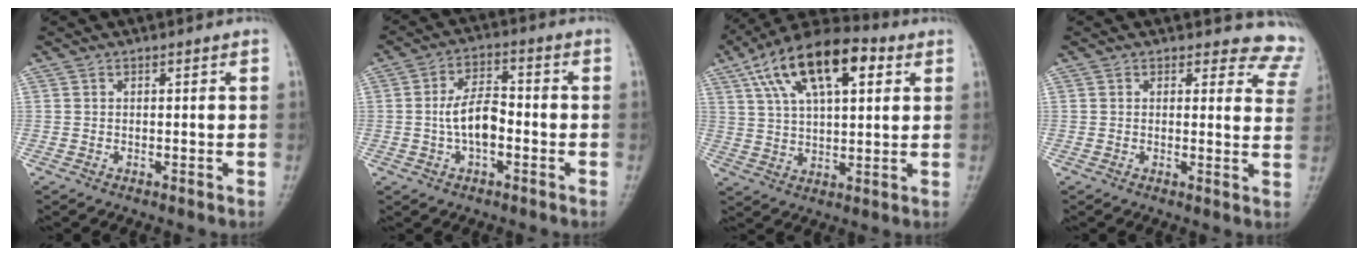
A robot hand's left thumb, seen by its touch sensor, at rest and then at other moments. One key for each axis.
{"total": 7.3, "fx": -1.4, "fy": 3.7, "fz": 6.1, "tx": -0.107, "ty": 0.024, "tz": -0.031}
{"total": 17.9, "fx": 7.4, "fy": 8.3, "fz": 14.0, "tx": -0.225, "ty": 0.006, "tz": 0.121}
{"total": 7.4, "fx": 6.8, "fy": 2.8, "fz": -0.3, "tx": 0.059, "ty": -0.046, "tz": 0.036}